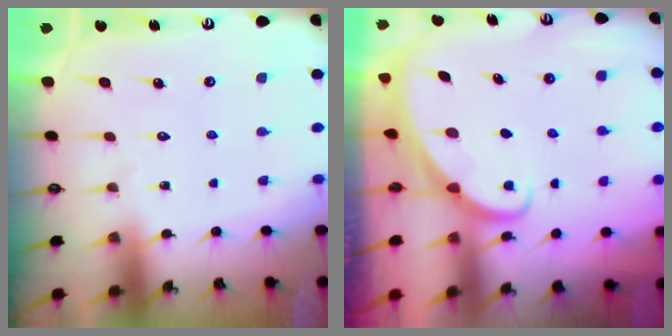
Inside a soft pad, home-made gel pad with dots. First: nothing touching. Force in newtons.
{"total": 1.8, "press": 1.8, "slide": 0.0}